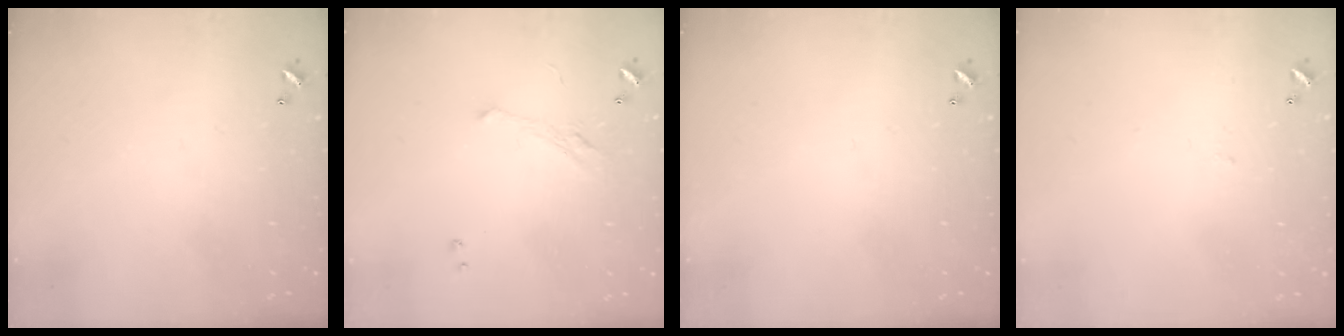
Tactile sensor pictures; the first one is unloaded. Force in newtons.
{"total": 2.0, "press": 1.9, "slide": 0.7}
{"total": 0.0}
{"total": 1.7, "press": 1.6, "slide": 0.3}